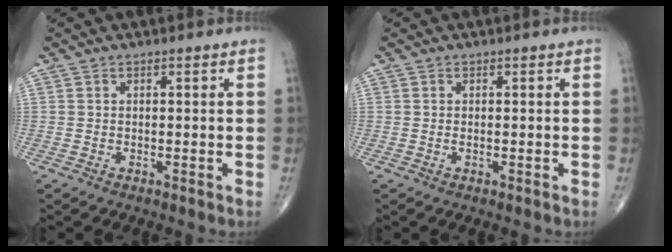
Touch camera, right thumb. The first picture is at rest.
{"total": 0.5, "force": [-0.1, 0.2, 0.5], "torque": [-0.010, -0.001, -0.002]}